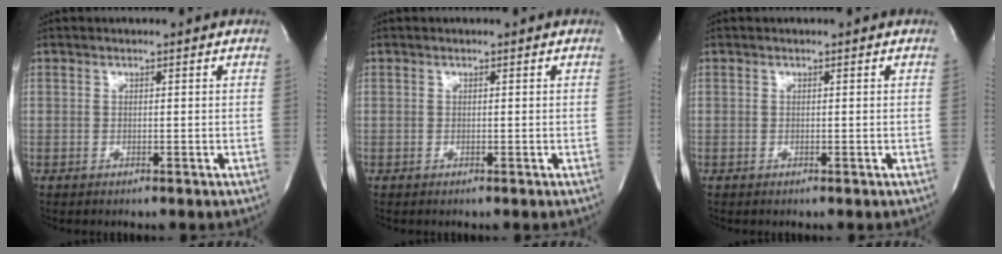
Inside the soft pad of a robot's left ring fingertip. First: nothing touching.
{"total": 0.0}
{"total": 0.0}